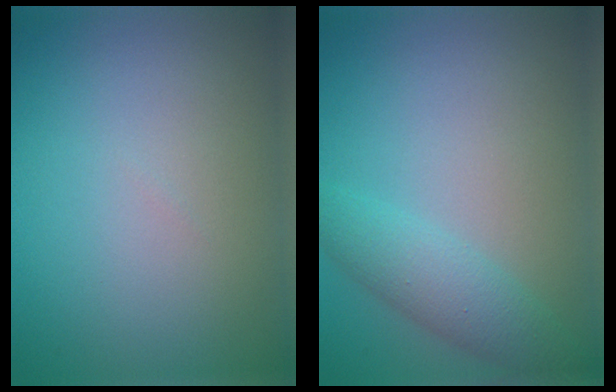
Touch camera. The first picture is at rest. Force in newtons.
{"total": 3.3, "press": 3.3, "slide": 0.1}